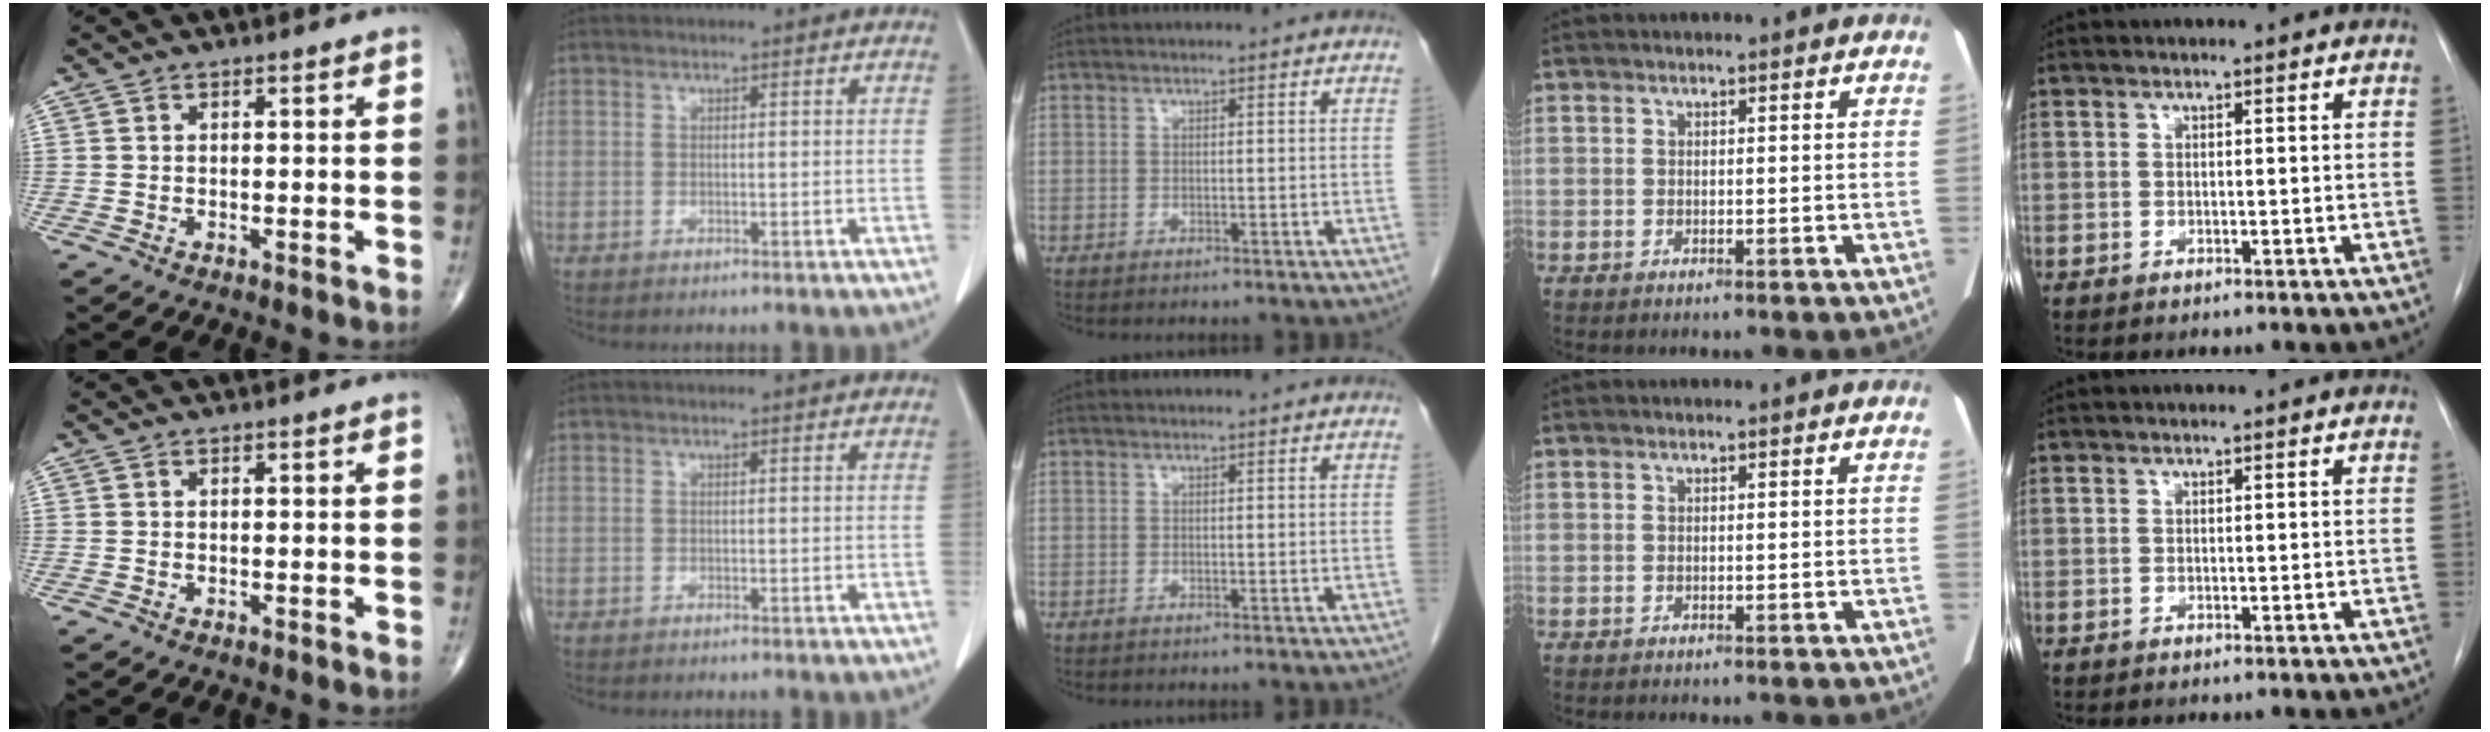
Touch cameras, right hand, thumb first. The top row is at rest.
{}